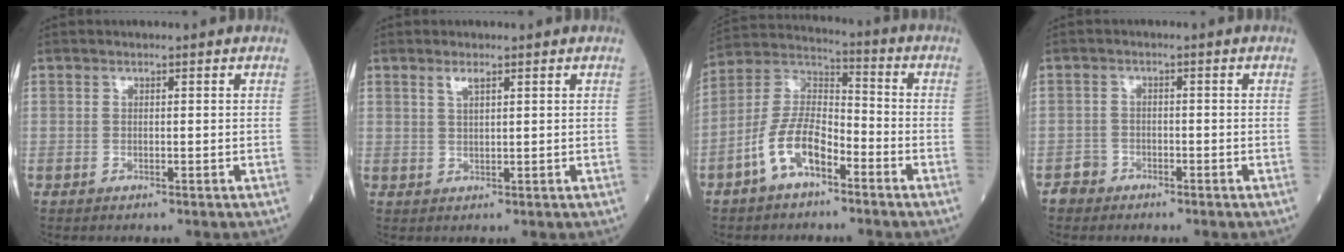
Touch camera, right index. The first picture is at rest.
{"total": 1.9, "force": [1.2, 0.3, 1.4], "torque": [-0.032, 0.001, 0.024]}
{"total": 10.3, "force": [-5.2, 4.4, 7.7], "torque": [-0.169, 0.019, -0.103]}
{"total": 2.2, "force": [-1.5, 1.5, -0.2], "torque": [0.003, 0.009, -0.032]}